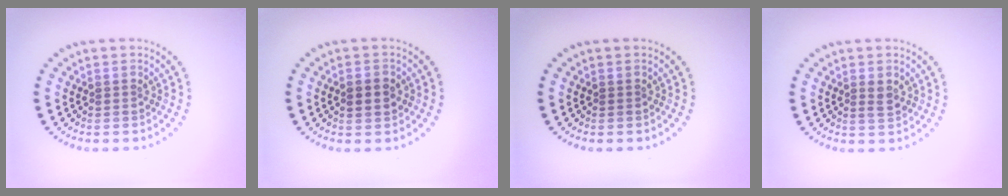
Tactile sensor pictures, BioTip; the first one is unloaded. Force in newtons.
{"total": 2.1, "press": 2.1, "slide": 0.1}
{"total": 0.0}
{"total": 1.5, "press": 1.5, "slide": 0.3}